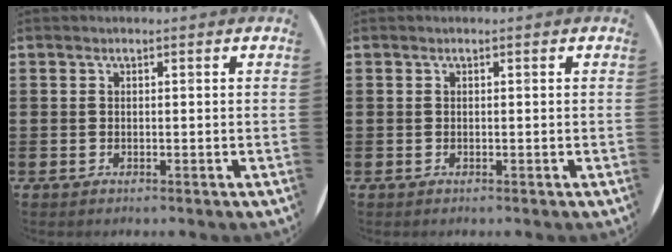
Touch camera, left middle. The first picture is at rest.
{"total": 0.0}